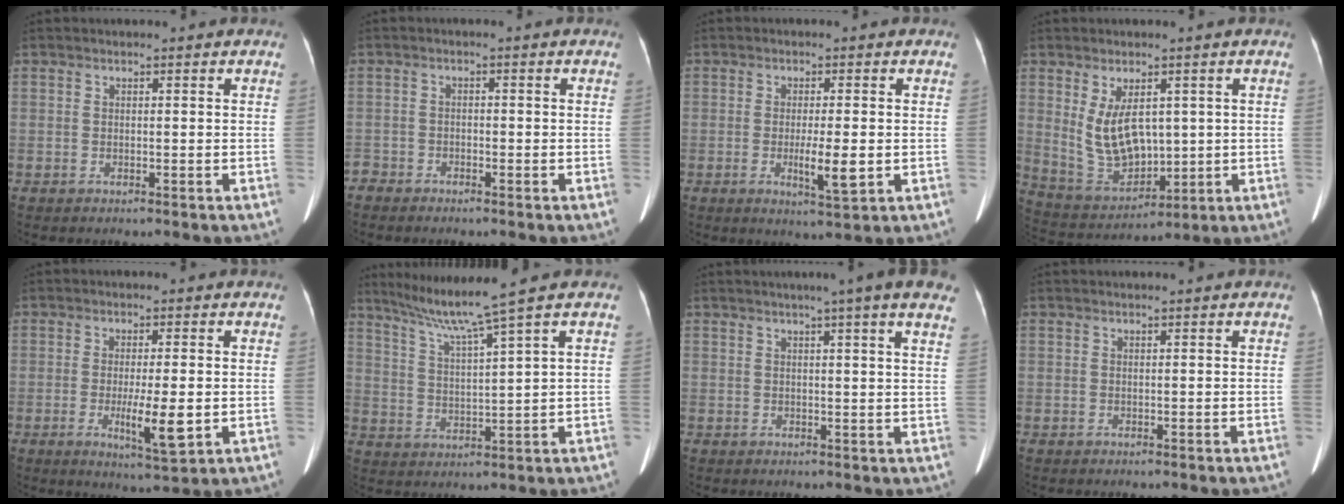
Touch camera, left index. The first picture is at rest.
{"total": 1.9, "force": [-1.8, 0.6, 0.2], "torque": [0.002, 0.001, -0.030]}
{"total": 4.9, "force": [-1.0, 0.7, 4.7], "torque": [-0.085, -0.008, -0.014]}
{"total": 8.9, "force": [1.6, 4.9, 7.3], "torque": [-0.149, -0.007, 0.053]}
{"total": 6.4, "force": [-1.3, 1.0, 6.2], "torque": [-0.107, -0.013, -0.019]}
{"total": 8.0, "force": [6.1, -2.6, 4.4], "torque": [-0.084, -0.005, 0.118]}
{"total": 11.1, "force": [8.2, -0.5, 7.4], "torque": [-0.093, 0.011, 0.076]}
{"total": 1.1, "force": [1.0, 0.0, 0.4], "torque": [-0.005, 0.020, 0.019]}